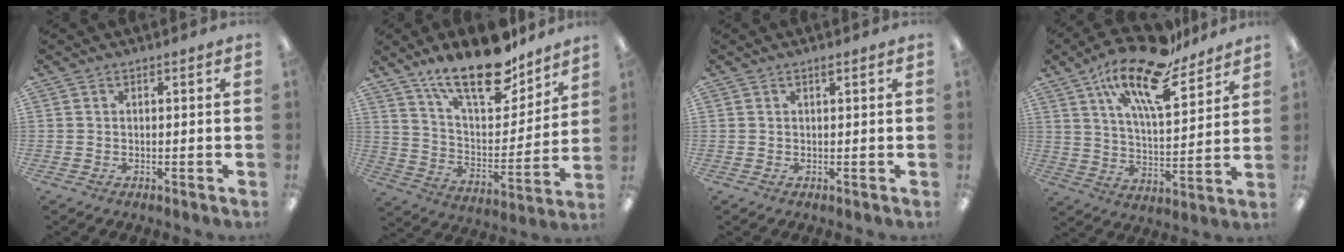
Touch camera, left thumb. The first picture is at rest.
{"total": 21.4, "force": [15.8, 8.0, 12.2], "torque": [-0.199, -0.099, 0.272]}
{"total": 0.8, "force": [0.6, 0.1, 0.6], "torque": [-0.013, 0.001, 0.011]}
{"total": 19.6, "force": [14.0, 6.2, 12.2], "torque": [-0.205, -0.086, 0.235]}